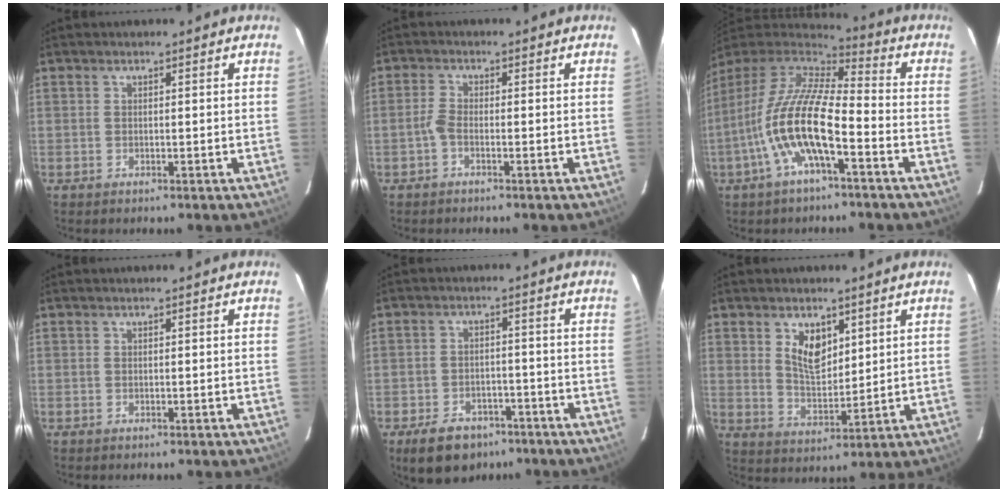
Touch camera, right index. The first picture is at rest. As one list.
[{"total": 1.9, "force": [-1.0, 0.7, 1.4], "torque": [-0.038, 0.005, -0.025]}, {"total": 16.0, "force": [-5.8, 4.2, 14.3], "torque": [-0.275, -0.014, -0.116]}, {"total": 0.0}, {"total": 9.7, "force": [-6.3, 6.3, 3.8], "torque": [-0.094, 0.015, -0.082]}, {"total": 7.1, "force": [3.3, 4.0, 4.9], "torque": [-0.082, 0.001, 0.069]}]